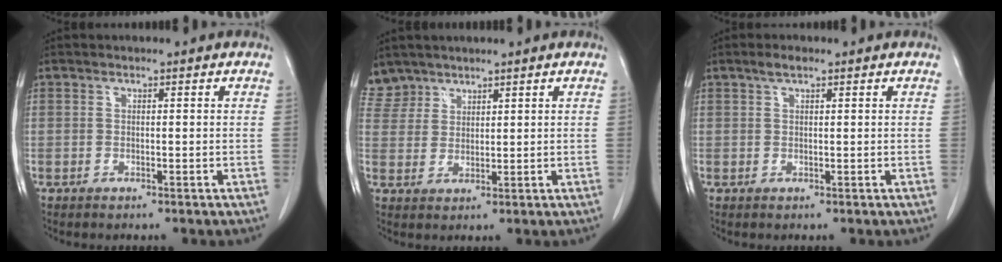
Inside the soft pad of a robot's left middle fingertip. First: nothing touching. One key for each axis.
{"total": 4.8, "fx": 4.1, "fy": 2.5, "fz": -0.4, "tx": 0.015, "ty": 0.008, "tz": 0.088}
{"total": 1.7, "fx": 1.2, "fy": 0.5, "fz": 1.2, "tx": -0.026, "ty": 0.008, "tz": 0.022}